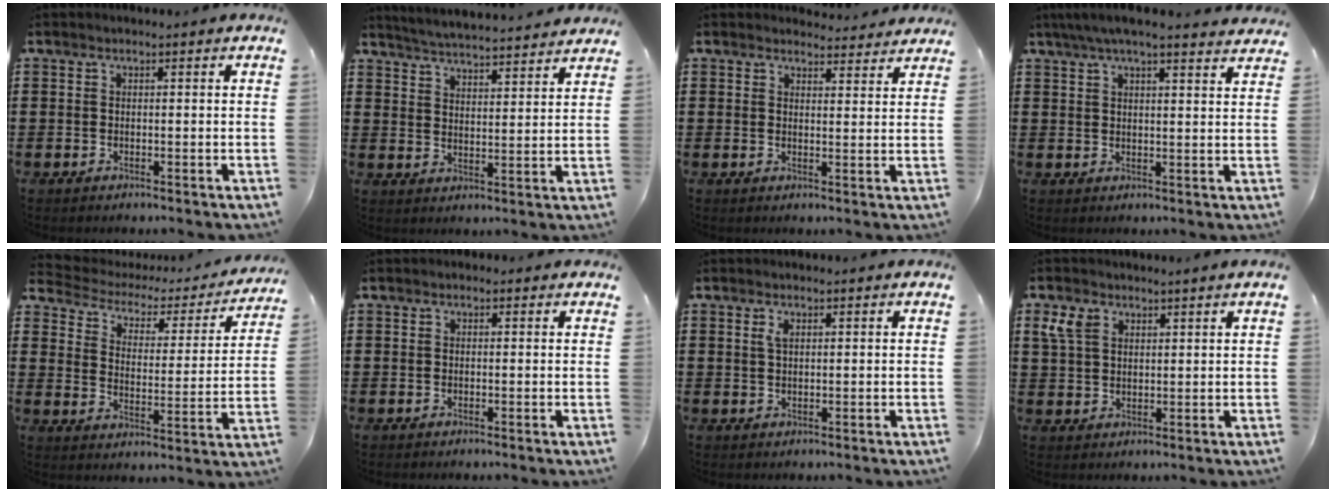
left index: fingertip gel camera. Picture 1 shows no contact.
{"total": 4.4, "force": [4.3, -0.5, 0.3], "torque": [-0.027, -0.031, 0.073]}
{"total": 3.2, "force": [3.1, 0.7, 0.3], "torque": [-0.008, -0.015, 0.056]}
{"total": 4.7, "force": [4.1, 0.1, 2.3], "torque": [-0.056, -0.010, 0.073]}
{"total": 2.6, "force": [1.9, 1.5, 0.9], "torque": [-0.037, -0.017, 0.022]}
{"total": 0.5, "force": [0.0, 0.5, 0.2], "torque": [-0.005, 0.004, 0.000]}
{"total": 1.6, "force": [0.7, 0.6, 1.3], "torque": [-0.029, 0.003, 0.013]}
{"total": 3.7, "force": [2.4, 2.1, 2.0], "torque": [-0.050, 0.008, 0.045]}